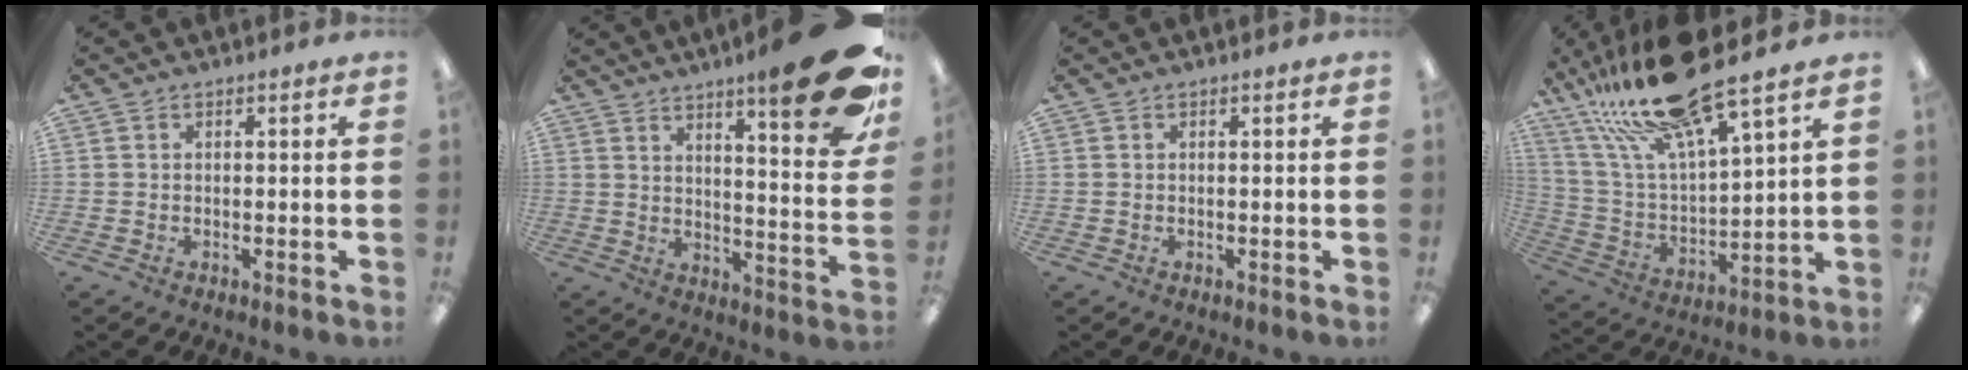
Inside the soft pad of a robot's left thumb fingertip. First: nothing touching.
{"total": 16.9, "force": [11.0, 2.3, 12.7], "torque": [-0.173, -0.084, 0.171]}
{"total": 0.0}
{"total": 22.9, "force": [18.3, 4.7, 12.8], "torque": [-0.246, -0.102, 0.313]}